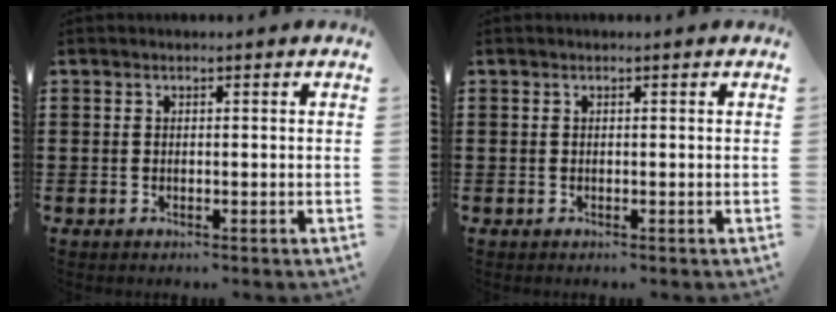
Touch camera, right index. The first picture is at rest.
{"total": 0.0}